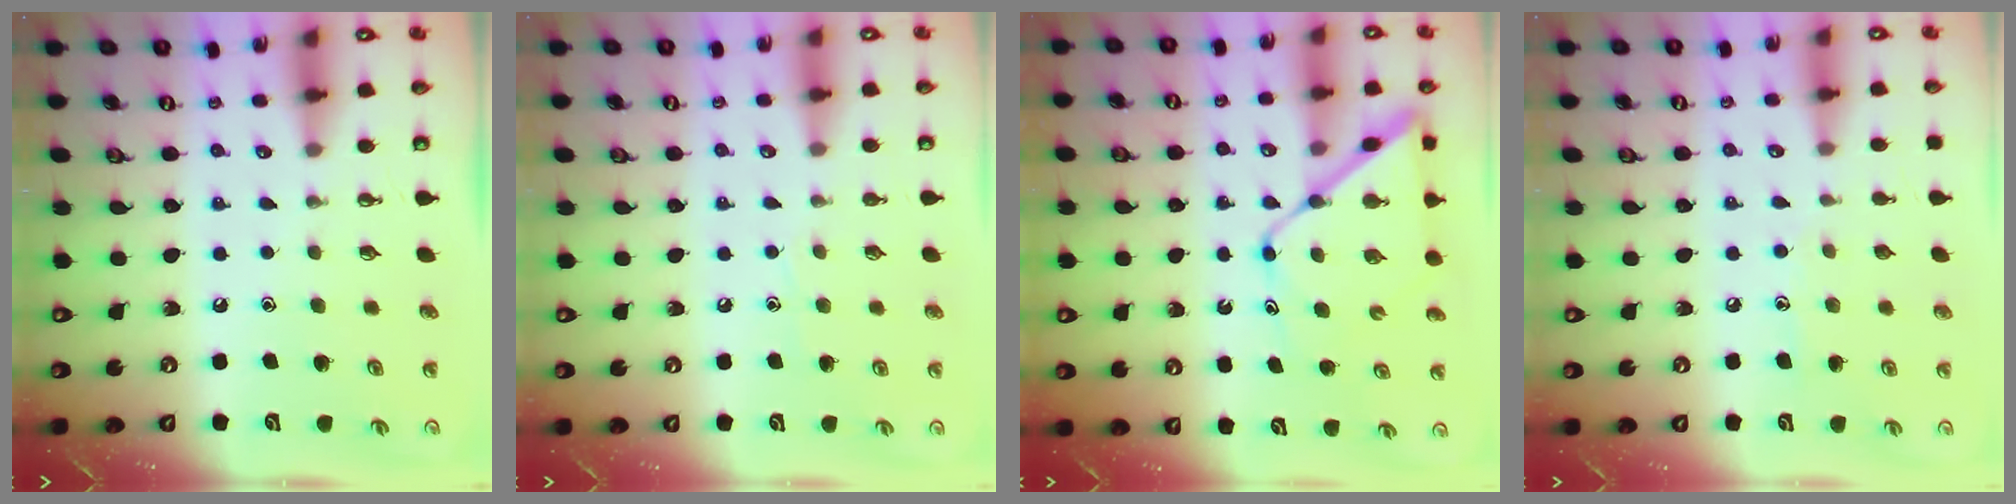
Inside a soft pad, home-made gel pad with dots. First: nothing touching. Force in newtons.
{"total": 4.9, "press": 4.9, "slide": 0.5}
{"total": 12.2, "press": 12.2, "slide": 1.0}
{"total": 6.2, "press": 6.2, "slide": 0.6}